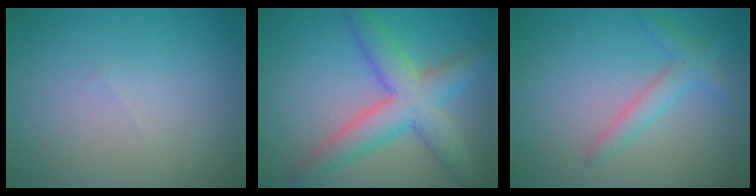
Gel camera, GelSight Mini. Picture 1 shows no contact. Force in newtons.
{"total": 6.6, "press": 6.6, "slide": 0.3}
{"total": 2.4, "press": 2.4, "slide": 0.1}